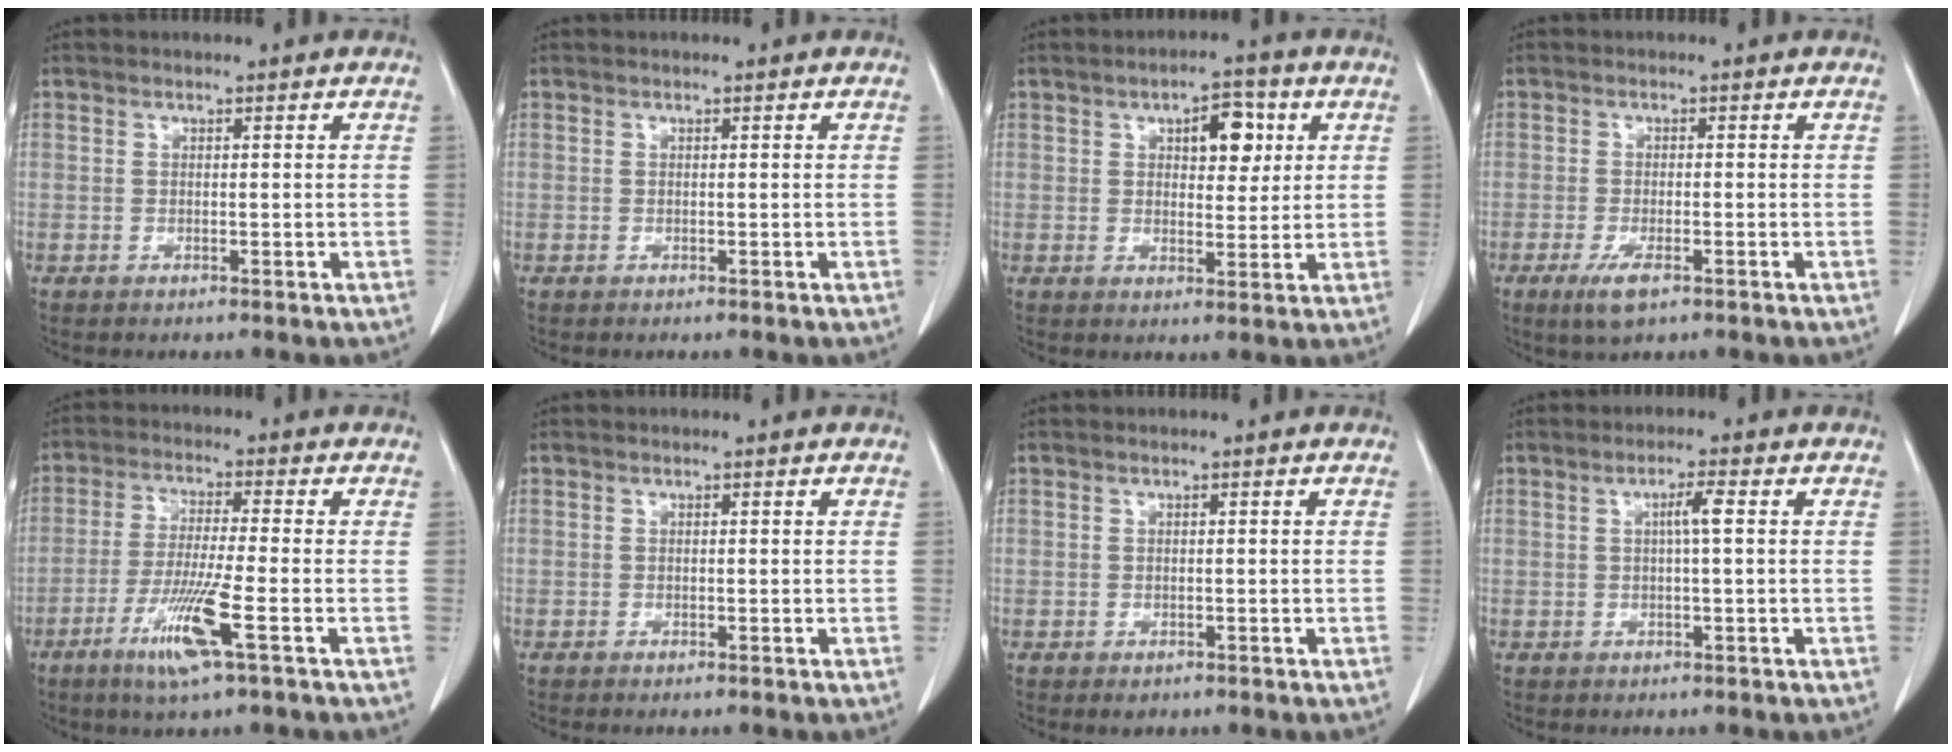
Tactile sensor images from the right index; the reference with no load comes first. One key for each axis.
{"total": 0.0}
{"total": 6.2, "fx": 2.2, "fy": 2.9, "fz": 5.0, "tx": -0.070, "ty": 0.010, "tz": 0.034}
{"total": 4.0, "fx": -2.2, "fy": 1.0, "fz": 3.2, "tx": -0.066, "ty": -0.007, "tz": -0.034}
{"total": 9.2, "fx": -4.2, "fy": -0.4, "fz": 8.1, "tx": -0.161, "ty": -0.021, "tz": -0.082}
{"total": 0.0}
{"total": 1.2, "fx": -0.7, "fy": 0.9, "fz": 0.4, "tx": -0.005, "ty": 0.001, "tz": -0.004}
{"total": 2.5, "fx": 0.3, "fy": -0.1, "fz": 2.5, "tx": -0.044, "ty": 0.003, "tz": 0.005}